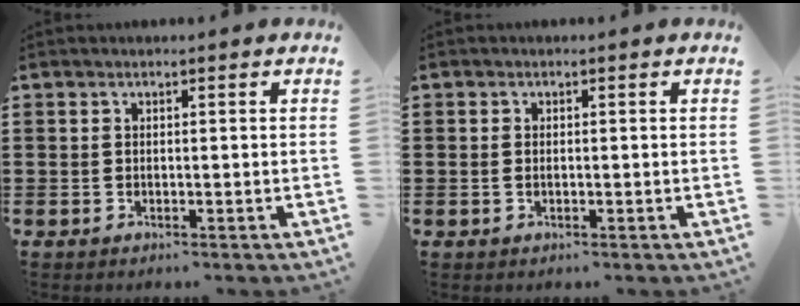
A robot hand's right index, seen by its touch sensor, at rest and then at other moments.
{"total": 0.8, "force": [0.0, 0.3, 0.8], "torque": [-0.018, -0.001, 0.001]}